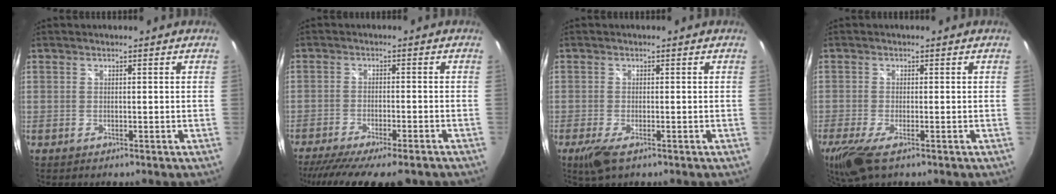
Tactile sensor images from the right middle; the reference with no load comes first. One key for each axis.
{"total": 14.7, "fx": -12.0, "fy": 2.5, "fz": 8.0, "tx": -0.161, "ty": -0.050, "tz": -0.182}
{"total": 4.3, "fx": -2.4, "fy": 1.2, "fz": 3.3, "tx": -0.073, "ty": -0.017, "tz": -0.043}
{"total": 5.3, "fx": -3.0, "fy": 1.2, "fz": 4.2, "tx": -0.094, "ty": -0.023, "tz": -0.055}